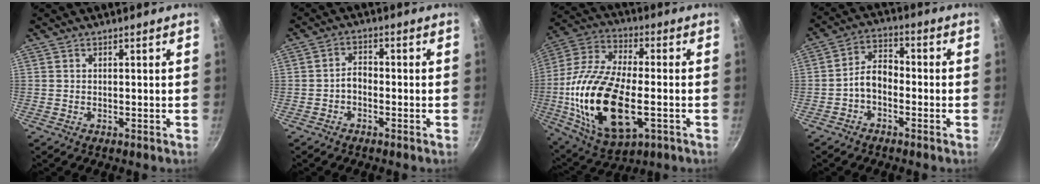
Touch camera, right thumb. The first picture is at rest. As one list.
[{"total": 2.8, "force": [-1.3, 1.8, 1.8], "torque": [-0.025, 0.022, -0.028]}, {"total": 24.1, "force": [-4.4, 11.5, 20.7], "torque": [-0.412, 0.012, -0.083]}, {"total": 5.8, "force": [-2.2, 3.6, 3.9], "torque": [-0.057, 0.037, -0.047]}]